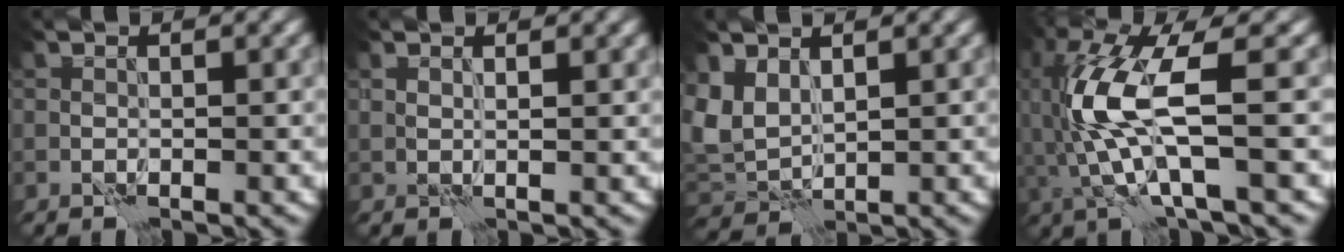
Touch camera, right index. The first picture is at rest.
{"total": 1.1, "force": [0.9, 0.1, 0.6], "torque": [-0.011, -0.006, 0.019]}
{"total": 3.6, "force": [1.8, 2.5, 1.8], "torque": [-0.050, -0.006, 0.037]}
{"total": 8.5, "force": [0.1, 2.3, 8.2], "torque": [-0.198, 0.003, 0.008]}